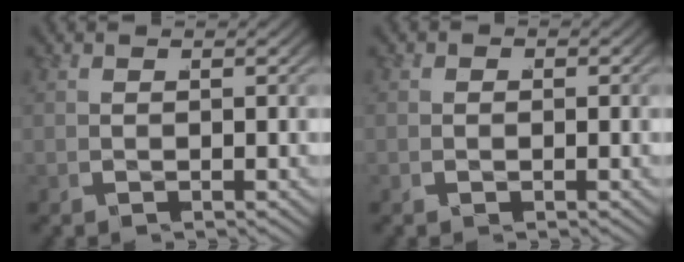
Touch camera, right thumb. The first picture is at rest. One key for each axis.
{"total": 0.9, "fx": -0.5, "fy": 0.6, "fz": -0.3, "tx": -0.005, "ty": -0.008, "tz": -0.009}